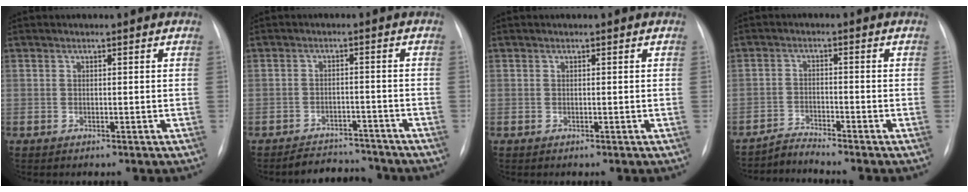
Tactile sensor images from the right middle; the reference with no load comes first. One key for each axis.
{"total": 6.0, "fx": -5.8, "fy": 1.6, "fz": 0.1, "tx": 0.004, "ty": 0.009, "tz": -0.084}
{"total": 0.0}
{"total": 3.1, "fx": -2.8, "fy": -1.0, "fz": -0.6, "tx": 0.008, "ty": -0.019, "tz": -0.054}